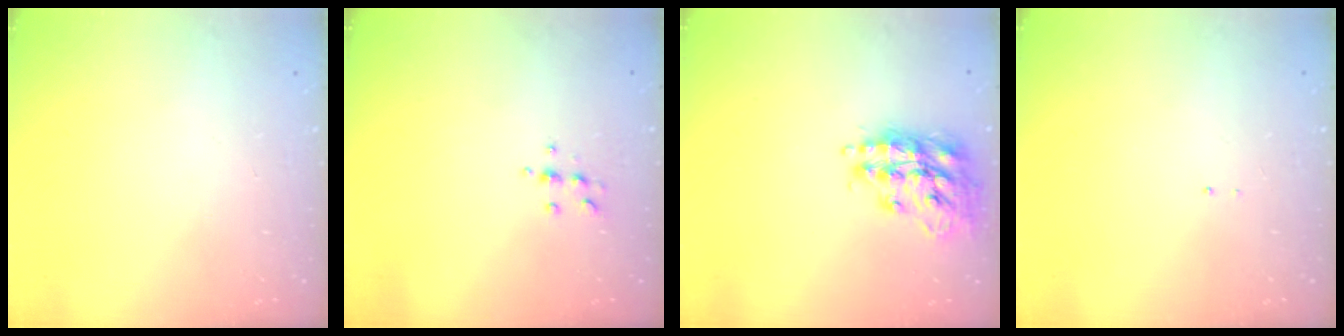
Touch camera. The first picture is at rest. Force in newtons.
{"total": 5.4, "press": 5.1, "slide": 1.7}
{"total": 17.1, "press": 17.0, "slide": 1.5}
{"total": 0.7, "press": 0.7, "slide": 0.1}